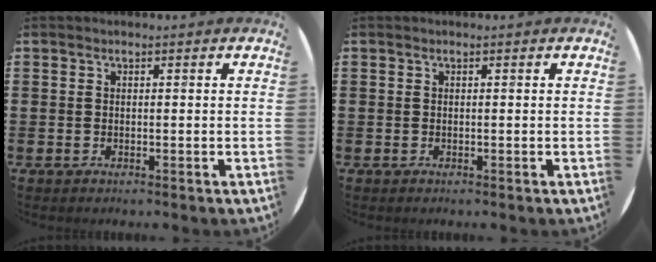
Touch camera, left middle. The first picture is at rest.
{"total": 0.0}